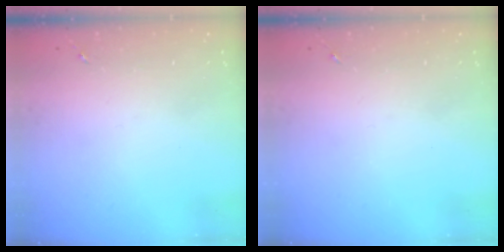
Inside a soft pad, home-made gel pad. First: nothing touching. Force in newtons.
{"total": 0.0}